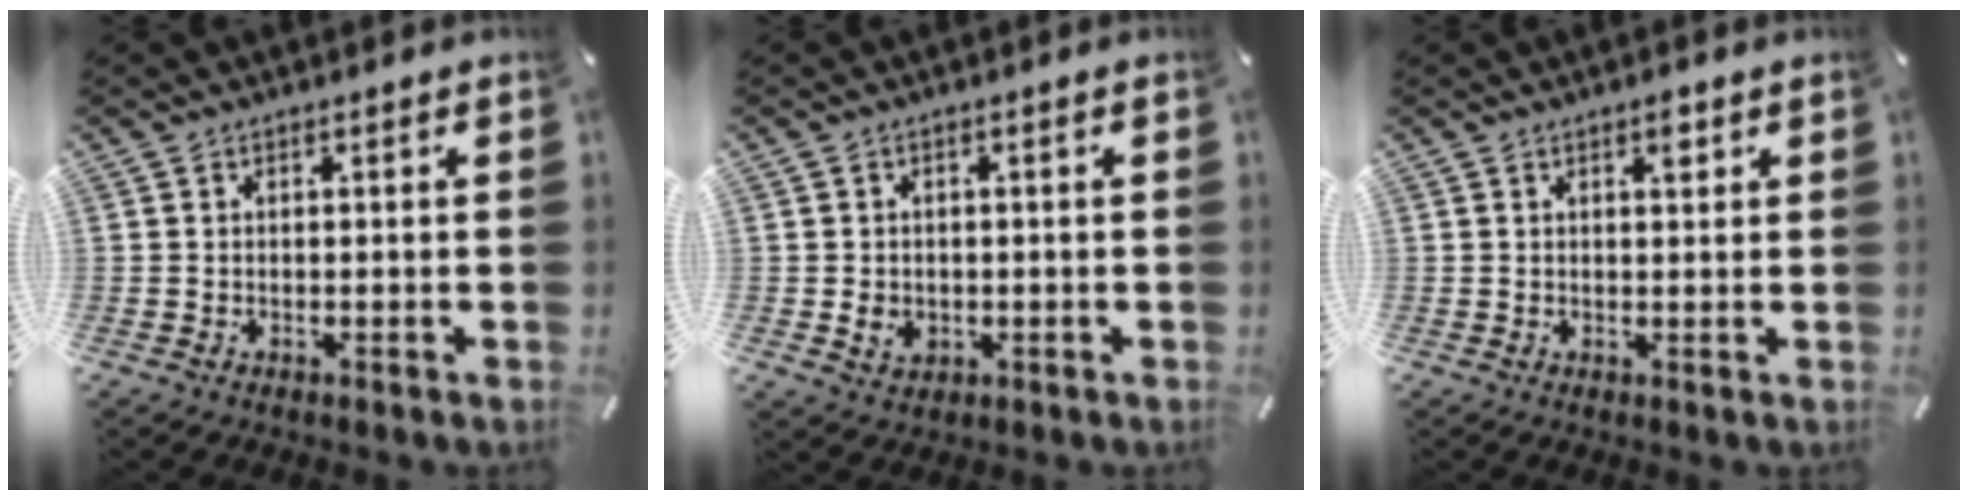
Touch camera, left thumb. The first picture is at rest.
{"total": 3.0, "force": [-0.5, 2.6, 1.5], "torque": [-0.025, -0.001, -0.011]}
{"total": 2.3, "force": [1.2, 1.1, 1.7], "torque": [-0.013, -0.007, 0.014]}